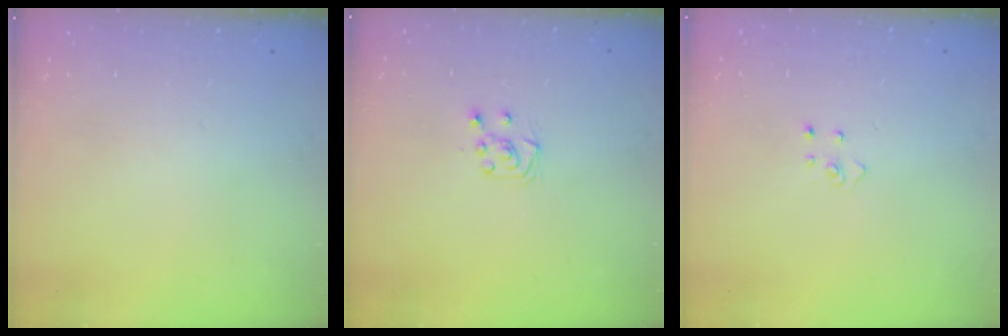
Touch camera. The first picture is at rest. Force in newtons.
{"total": 5.8, "press": 5.7, "slide": 0.6}
{"total": 3.2, "press": 3.2, "slide": 0.2}